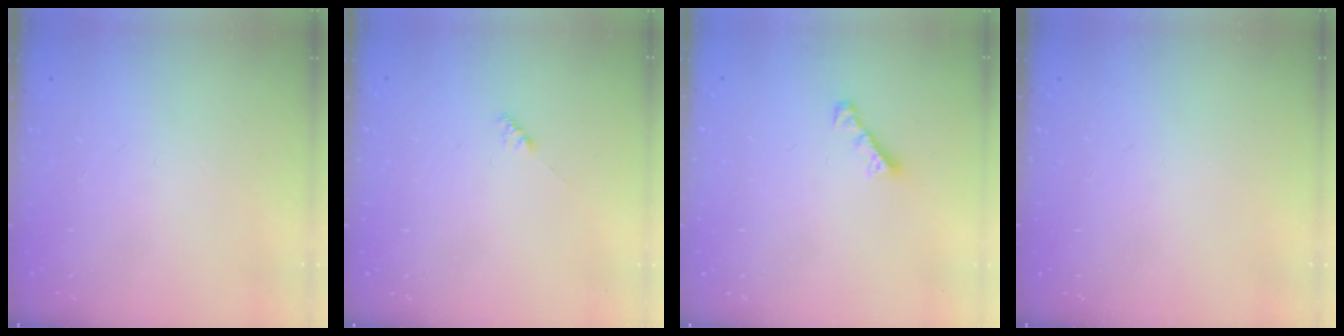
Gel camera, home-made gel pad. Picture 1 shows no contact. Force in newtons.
{"total": 2.1, "press": 2.0, "slide": 0.5}
{"total": 3.0, "press": 3.0, "slide": 0.4}
{"total": 0.0}